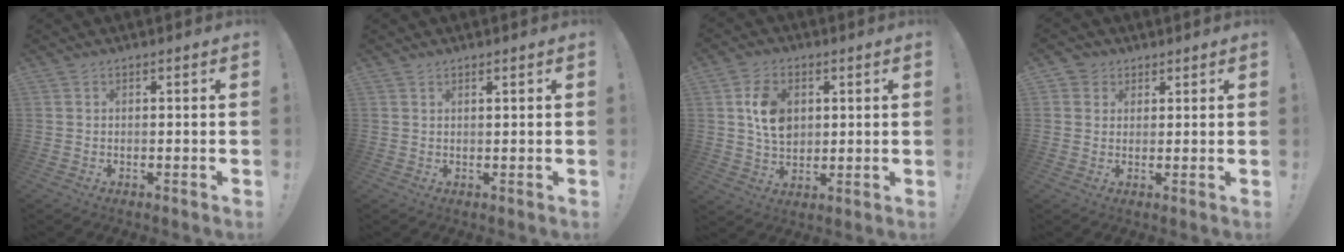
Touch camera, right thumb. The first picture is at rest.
{"total": 0.9, "force": [0.8, 0.0, 0.5], "torque": [-0.004, -0.003, 0.013]}
{"total": 10.0, "force": [2.2, 7.6, 6.1], "torque": [-0.095, 0.006, 0.044]}
{"total": 3.3, "force": [1.7, 2.8, 0.5], "torque": [-0.005, -0.006, 0.032]}